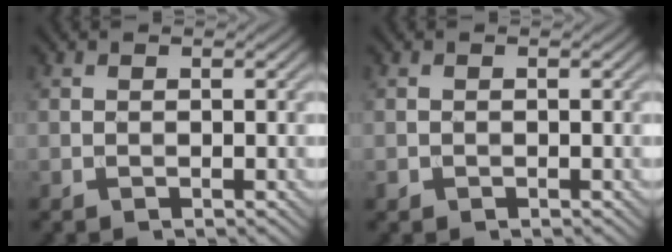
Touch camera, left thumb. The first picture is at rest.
{"total": 0.6, "force": [-0.3, 0.5, 0.1], "torque": [-0.001, -0.006, -0.007]}